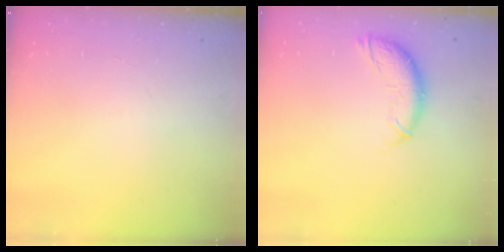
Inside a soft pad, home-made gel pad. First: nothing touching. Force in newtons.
{"total": 10.4, "press": 10.3, "slide": 0.7}